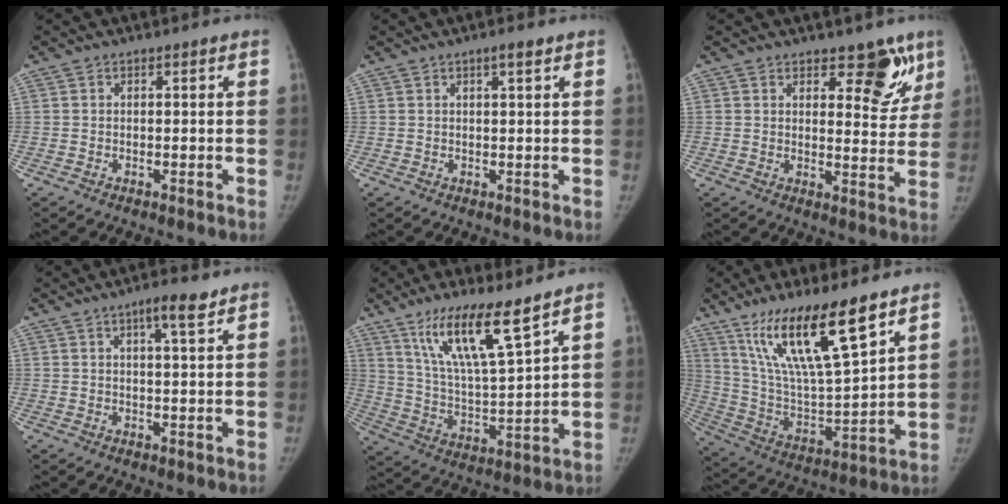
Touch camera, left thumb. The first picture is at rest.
{"total": 1.8, "force": [1.1, 0.2, 1.5], "torque": [-0.025, -0.004, 0.018]}
{"total": 8.3, "force": [5.4, 3.9, 4.9], "torque": [-0.017, -0.034, 0.072]}
{"total": 4.6, "force": [2.8, 0.6, 3.6], "torque": [-0.056, -0.012, 0.045]}
{"total": 14.7, "force": [9.6, 2.1, 10.9], "torque": [-0.189, -0.060, 0.189]}
{"total": 20.1, "force": [12.6, 3.9, 15.1], "torque": [-0.262, -0.058, 0.242]}